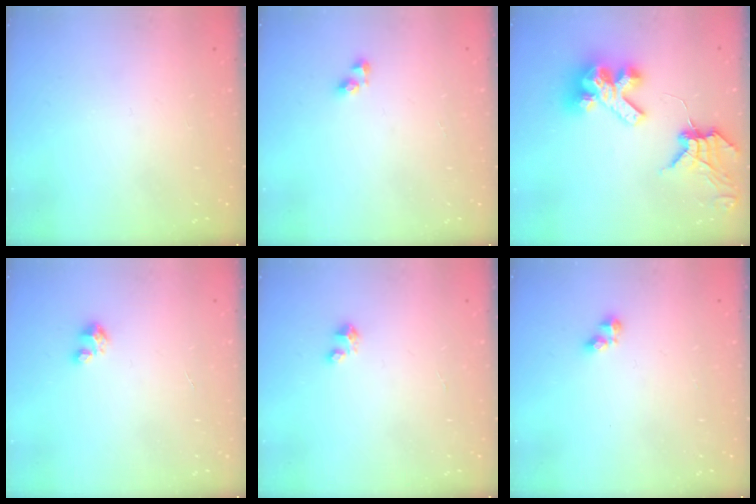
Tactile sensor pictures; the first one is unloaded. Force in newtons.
{"total": 3.8, "press": 3.7, "slide": 0.5}
{"total": 14.1, "press": 14.0, "slide": 1.7}
{"total": 1.7, "press": 1.7, "slide": 0.1}
{"total": 2.1, "press": 2.1, "slide": 0.1}
{"total": 3.5, "press": 3.4, "slide": 0.6}